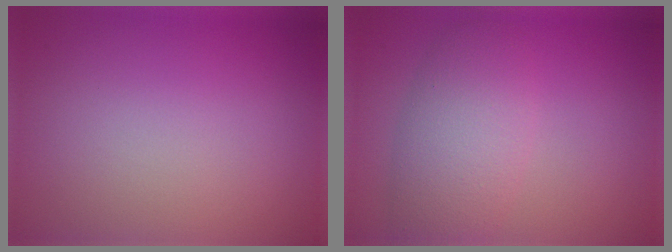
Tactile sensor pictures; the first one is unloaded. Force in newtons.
{"total": 5.1, "press": 5.1, "slide": 0.1}